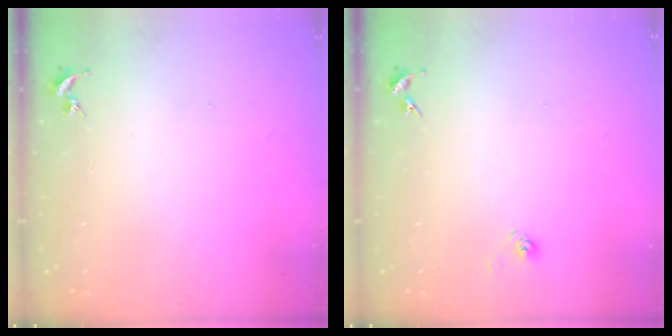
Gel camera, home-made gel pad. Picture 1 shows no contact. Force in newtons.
{"total": 2.9, "press": 2.6, "slide": 1.4}